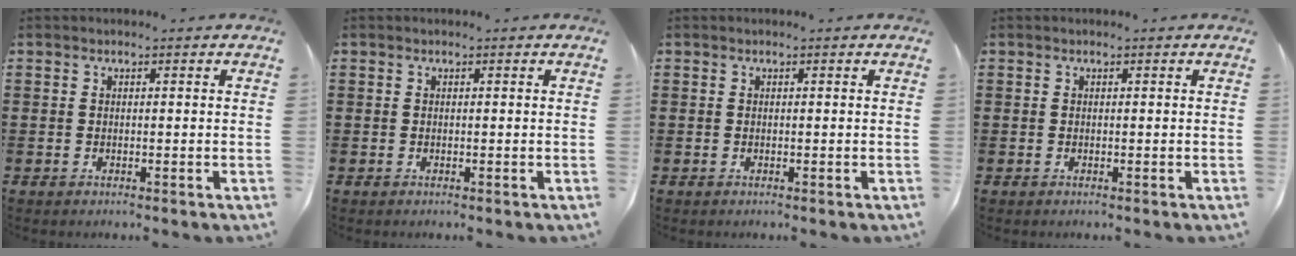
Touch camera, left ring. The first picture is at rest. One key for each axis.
{"total": 0.0}
{"total": 0.0}
{"total": 0.0}